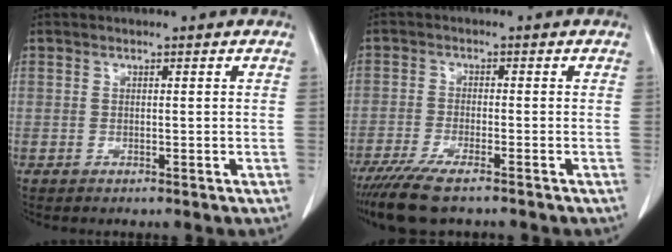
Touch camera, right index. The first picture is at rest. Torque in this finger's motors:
{"motor_torque": [0.80, -0.73, 0.19, 0.11]}